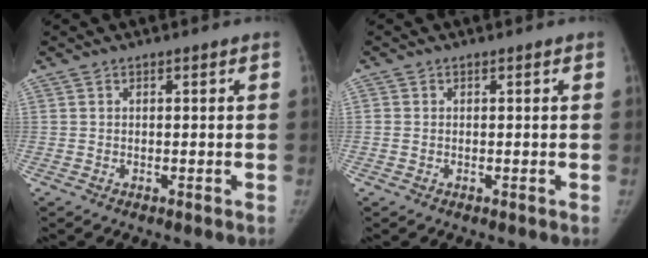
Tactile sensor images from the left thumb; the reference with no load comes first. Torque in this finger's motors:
{"motor_torque": [-0.50, -0.32, -0.14, 0.45, 0.02]}